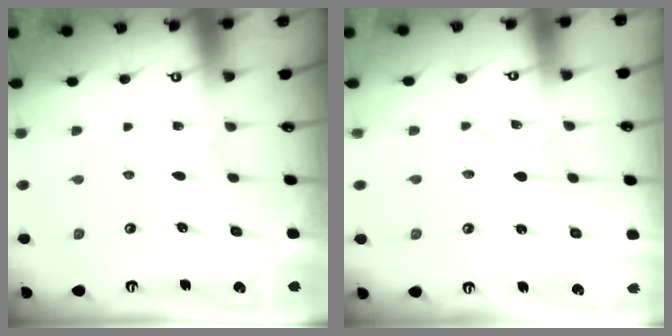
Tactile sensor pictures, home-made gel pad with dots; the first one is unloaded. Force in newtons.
{"total": 0.0}